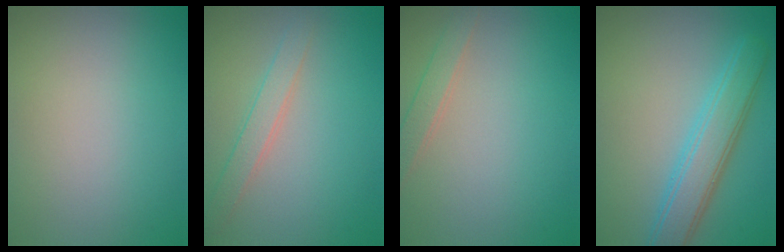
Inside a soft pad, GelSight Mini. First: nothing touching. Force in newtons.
{"total": 2.1, "press": 2.1, "slide": 0.0}
{"total": 1.8, "press": 1.8, "slide": 0.1}
{"total": 4.5, "press": 4.5, "slide": 0.2}